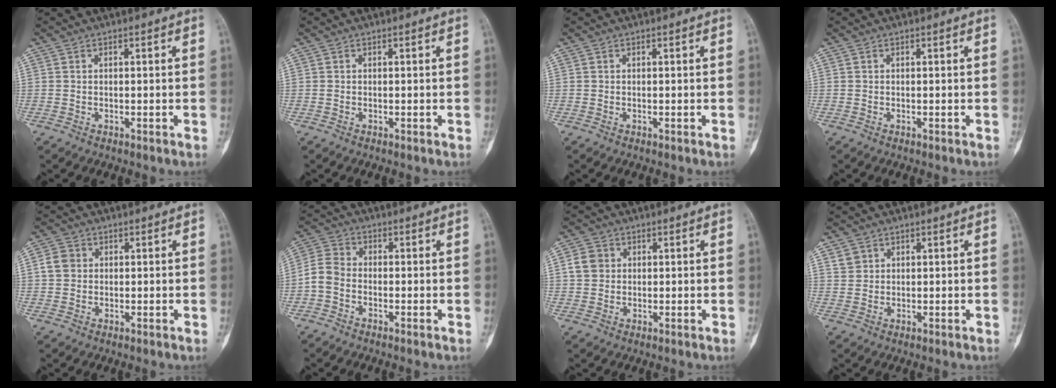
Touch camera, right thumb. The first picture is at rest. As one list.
[{"total": 0.0}, {"total": 0.0}, {"total": 0.0}, {"total": 3.4, "force": [0.6, 3.0, 1.6], "torque": [-0.019, 0.004, 0.009]}, {"total": 4.6, "force": [-1.5, 3.3, 2.8], "torque": [-0.056, 0.015, -0.043]}, {"total": 4.0, "force": [0.9, 3.5, 1.8], "torque": [-0.018, 0.002, 0.016]}, {"total": 2.2, "force": [1.3, 1.7, 0.4], "torque": [0.011, -0.005, 0.021]}]